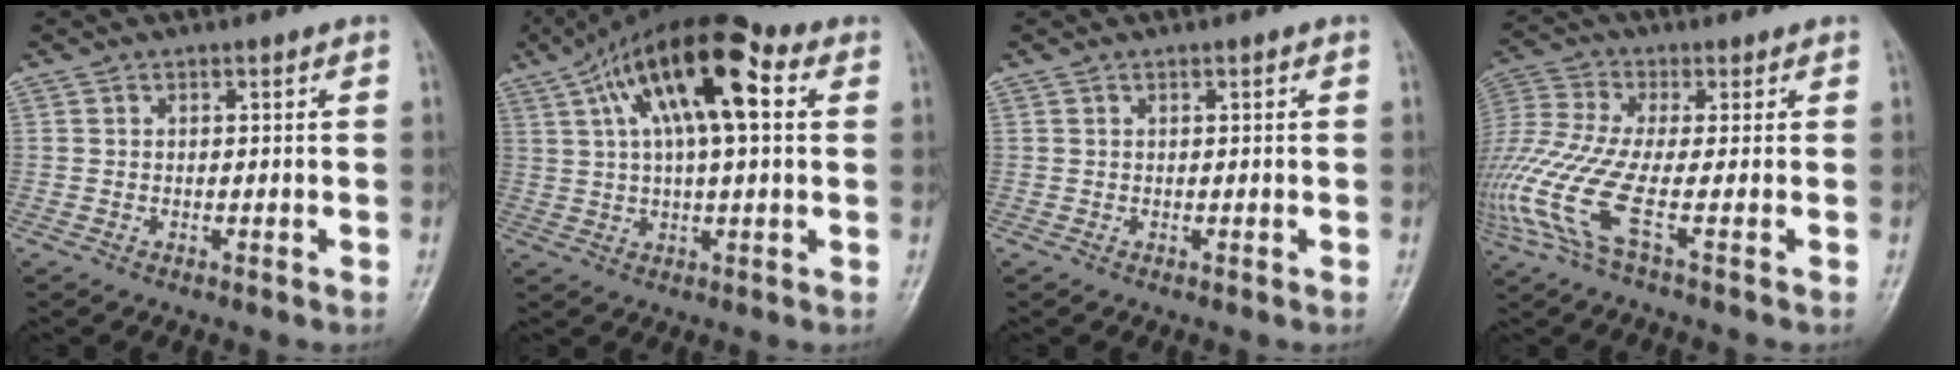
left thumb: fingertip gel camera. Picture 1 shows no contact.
{"total": 16.7, "force": [5.5, 6.2, 14.5], "torque": [-0.234, 0.024, 0.082]}
{"total": 0.0}
{"total": 12.5, "force": [-3.8, 2.3, 11.7], "torque": [-0.304, 0.006, -0.086]}